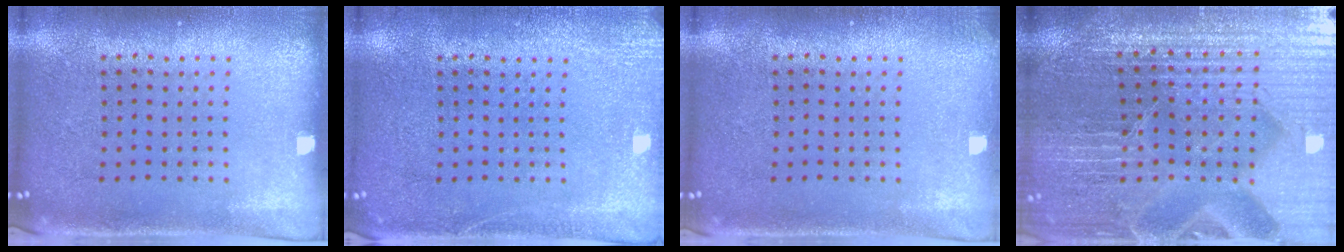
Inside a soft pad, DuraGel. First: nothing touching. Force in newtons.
{"total": 2.5, "press": 2.4, "slide": 0.3}
{"total": 0.6, "press": 0.6, "slide": 0.1}
{"total": 5.4, "press": 5.1, "slide": 1.8}